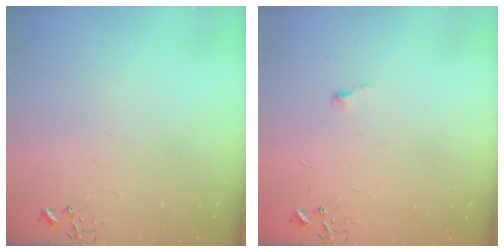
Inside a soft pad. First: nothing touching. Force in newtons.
{"total": 3.4, "press": 3.4, "slide": 0.5}